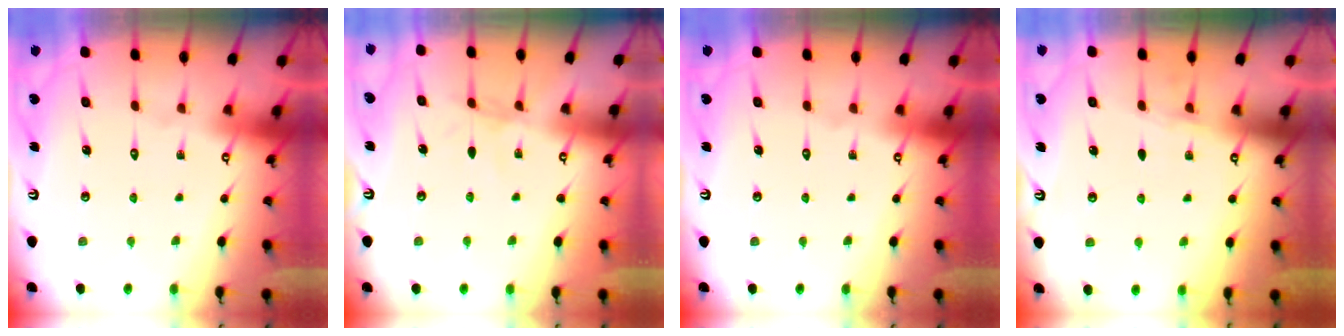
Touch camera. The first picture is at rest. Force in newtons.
{"total": 3.0, "press": 2.9, "slide": 0.4}
{"total": 0.0}
{"total": 2.7, "press": 2.6, "slide": 0.7}